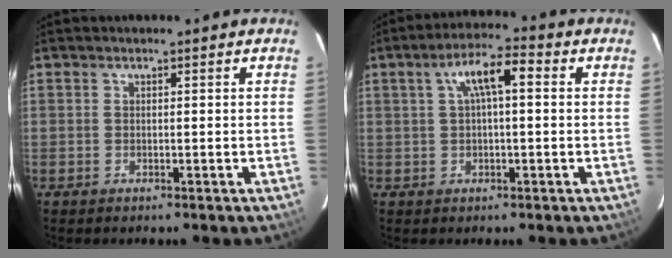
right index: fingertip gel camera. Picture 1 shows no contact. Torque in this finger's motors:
{"motor_torque": [0.44, -0.27, 0.46, 0.10]}